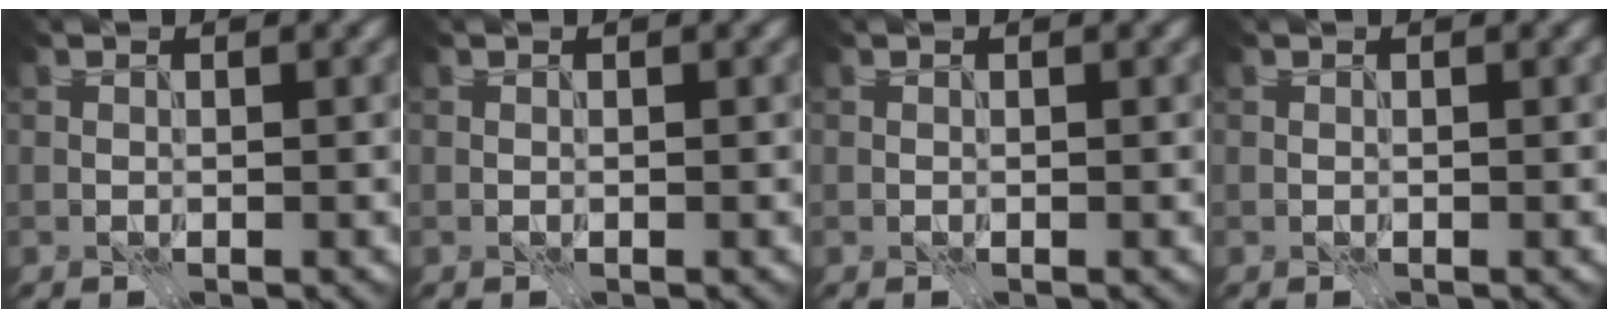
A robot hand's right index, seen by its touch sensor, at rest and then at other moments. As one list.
[{"total": 0.0}, {"total": 0.0}, {"total": 0.0}]